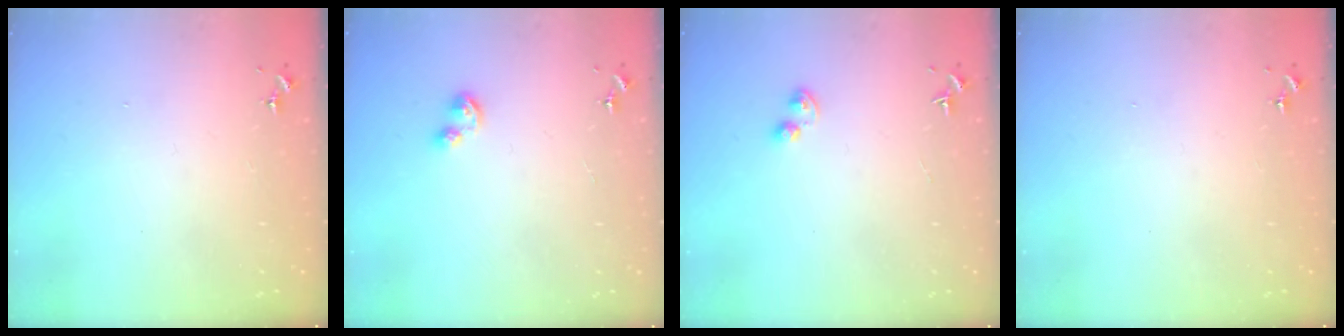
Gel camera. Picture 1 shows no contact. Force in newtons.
{"total": 4.6, "press": 4.6, "slide": 0.5}
{"total": 3.3, "press": 3.2, "slide": 0.8}
{"total": 0.0}